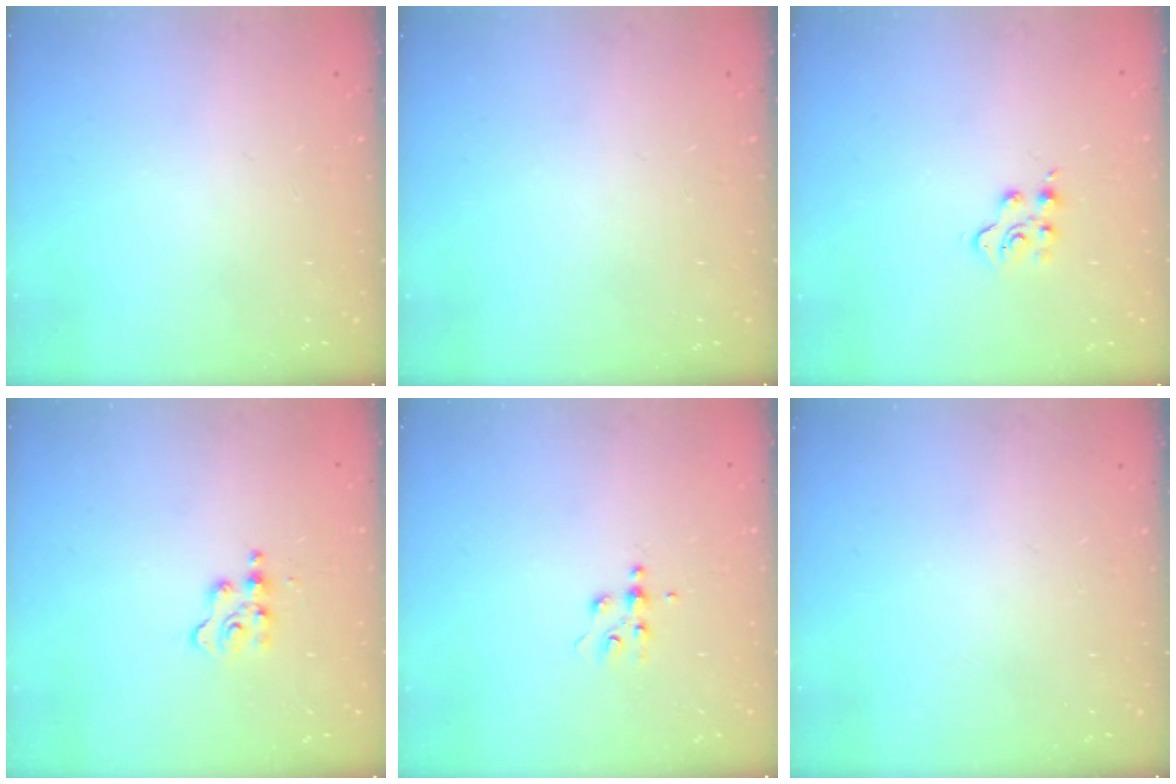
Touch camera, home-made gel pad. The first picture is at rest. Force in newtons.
{"total": 0.0}
{"total": 4.2, "press": 4.2, "slide": 0.4}
{"total": 4.0, "press": 4.0, "slide": 0.6}
{"total": 4.3, "press": 4.3, "slide": 0.5}
{"total": 0.0}